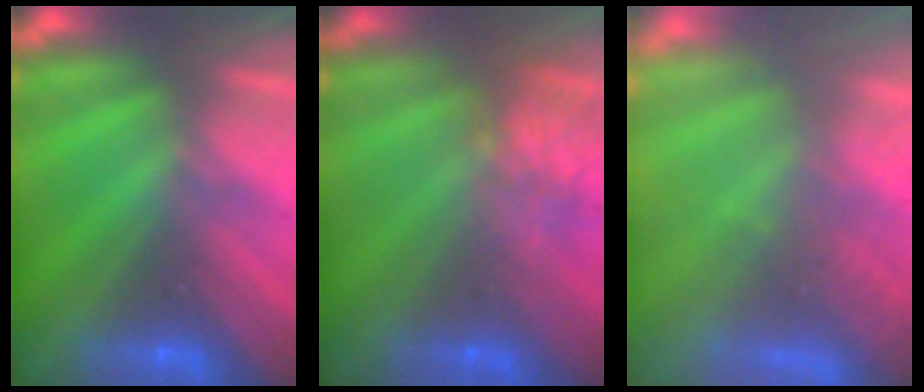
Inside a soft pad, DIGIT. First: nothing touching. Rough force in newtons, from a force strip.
{"total": 4.8}
{"total": 7.2}